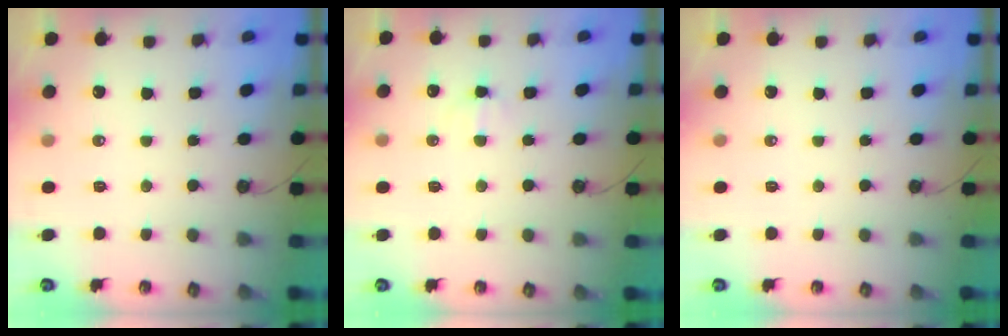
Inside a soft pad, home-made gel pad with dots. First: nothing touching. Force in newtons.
{"total": 3.8, "press": 3.7, "slide": 1.0}
{"total": 0.0}